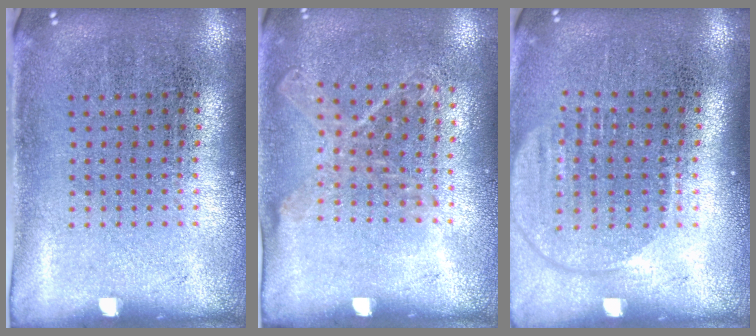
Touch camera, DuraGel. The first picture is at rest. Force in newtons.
{"total": 1.1, "press": 1.0, "slide": 0.5}
{"total": 1.6, "press": 1.4, "slide": 0.8}